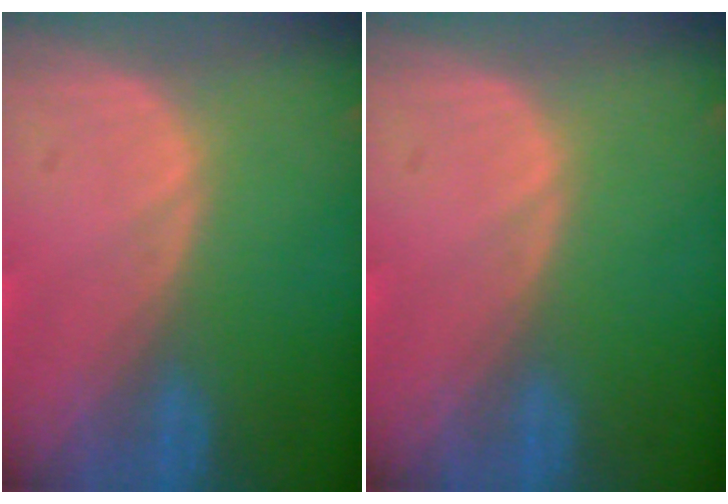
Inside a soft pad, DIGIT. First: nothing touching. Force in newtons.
{"total": 0.0}